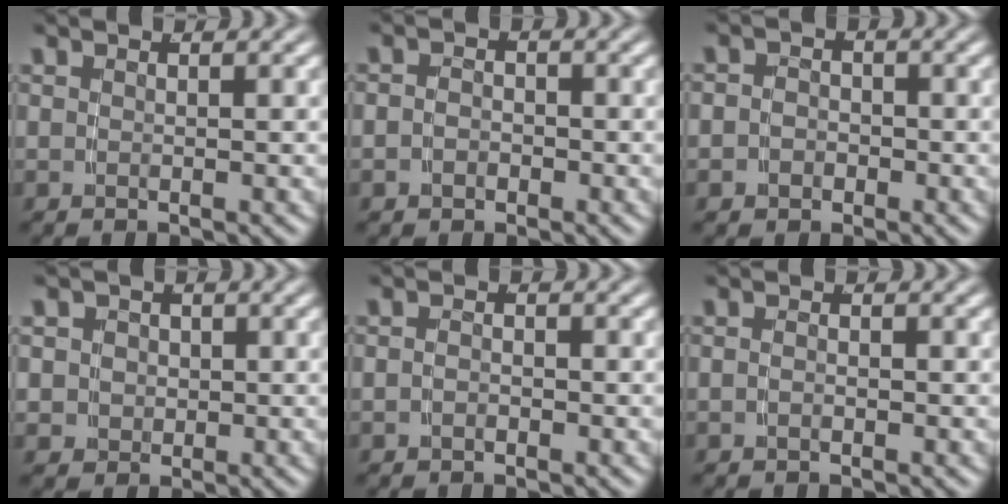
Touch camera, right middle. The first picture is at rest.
{"total": 1.5, "force": [-0.9, 1.2, 0.4], "torque": [-0.009, -0.009, -0.014]}
{"total": 2.3, "force": [-1.0, 2.0, 0.4], "torque": [-0.009, -0.011, -0.018]}
{"total": 4.7, "force": [0.1, 4.4, 1.6], "torque": [-0.038, -0.012, 0.003]}
{"total": 0.9, "force": [-0.7, 0.3, 0.4], "torque": [-0.011, -0.006, -0.012]}
{"total": 0.8, "force": [-0.6, 0.0, 0.5], "torque": [-0.013, -0.004, -0.009]}